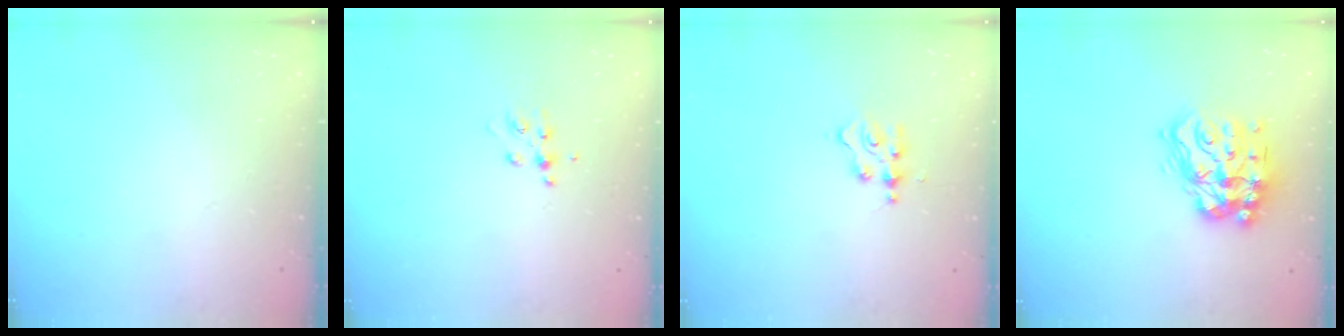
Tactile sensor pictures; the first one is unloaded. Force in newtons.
{"total": 5.5, "press": 5.5, "slide": 0.6}
{"total": 2.3, "press": 2.3, "slide": 0.3}
{"total": 16.9, "press": 16.8, "slide": 1.5}